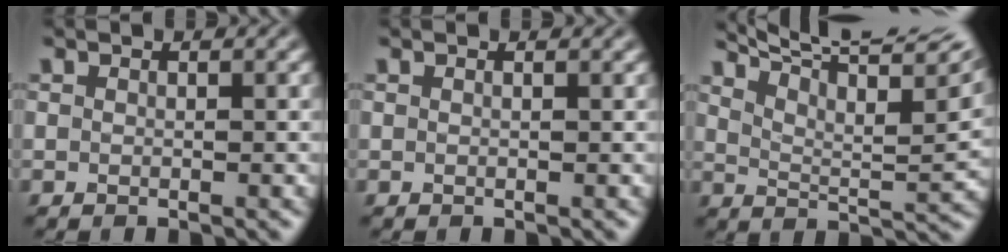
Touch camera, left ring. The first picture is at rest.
{"total": 0.8, "force": [0.5, 0.3, 0.4], "torque": [-0.001, -0.001, -0.001]}
{"total": 13.0, "force": [9.7, 3.2, 8.2], "torque": [-0.120, 0.019, 0.114]}